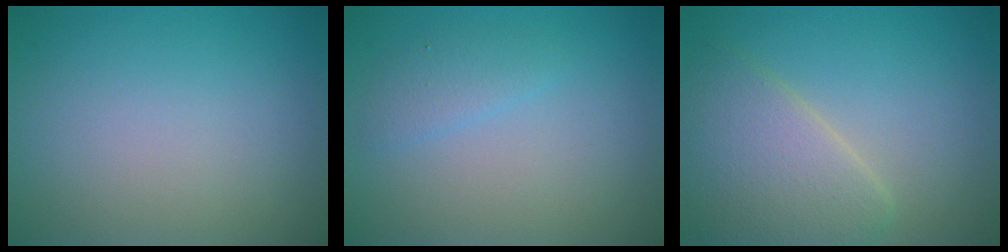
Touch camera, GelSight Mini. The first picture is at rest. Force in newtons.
{"total": 1.5, "press": 1.5, "slide": 0.1}
{"total": 5.2, "press": 5.2, "slide": 0.3}